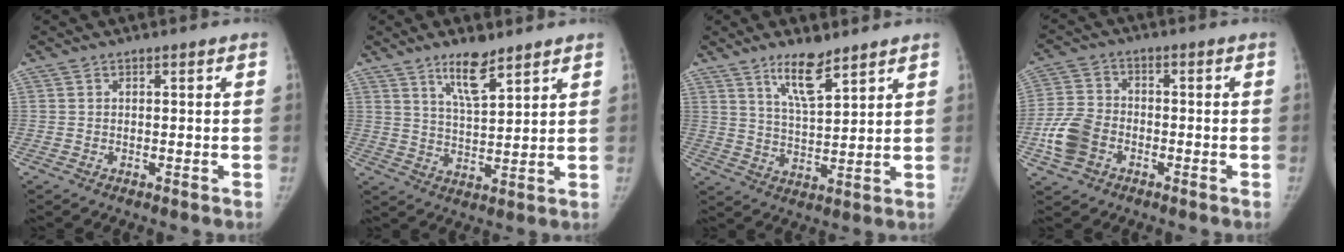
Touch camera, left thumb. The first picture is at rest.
{"total": 7.7, "force": [5.4, 2.1, 5.1], "torque": [-0.079, -0.040, 0.098]}
{"total": 8.2, "force": [5.8, 2.1, 5.4], "torque": [-0.086, -0.043, 0.107]}
{"total": 8.5, "force": [-3.1, 6.2, 4.8], "torque": [-0.098, 0.015, -0.062]}